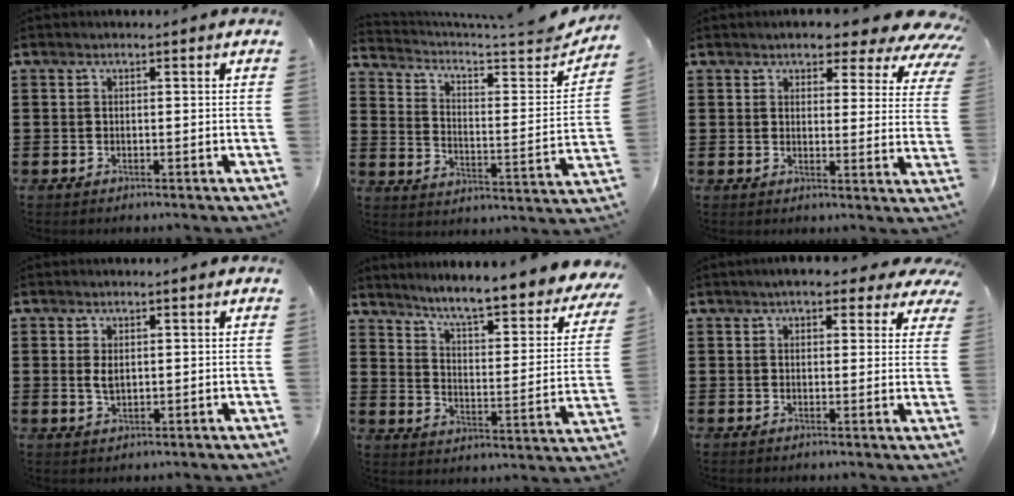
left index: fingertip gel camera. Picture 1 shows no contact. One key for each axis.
{"total": 4.4, "fx": 3.6, "fy": 0.6, "fz": 2.5, "tx": -0.060, "ty": -0.035, "tz": 0.052}
{"total": 5.2, "fx": 4.5, "fy": 1.4, "fz": 2.2, "tx": -0.046, "ty": -0.023, "tz": 0.073}
{"total": 2.0, "fx": 0.3, "fy": 1.1, "fz": 1.6, "tx": -0.036, "ty": 0.004, "tz": 0.006}
{"total": 5.8, "fx": 5.1, "fy": -0.5, "fz": 2.8, "tx": -0.076, "ty": -0.046, "tz": 0.077}
{"total": 4.4, "fx": 3.5, "fy": 1.3, "fz": 2.3, "tx": -0.040, "ty": -0.005, "tz": 0.059}